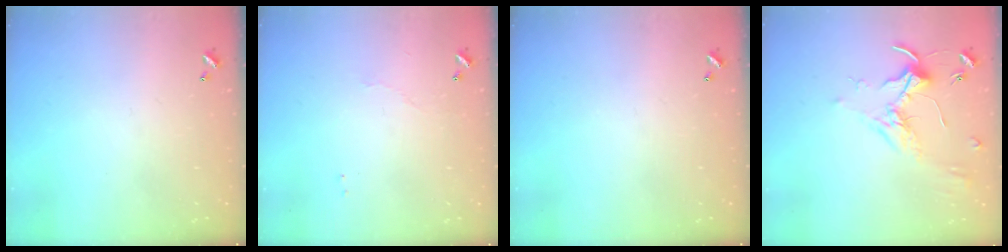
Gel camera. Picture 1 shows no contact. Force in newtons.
{"total": 1.8, "press": 1.8, "slide": 0.4}
{"total": 0.0}
{"total": 1.7, "press": 1.6, "slide": 0.4}